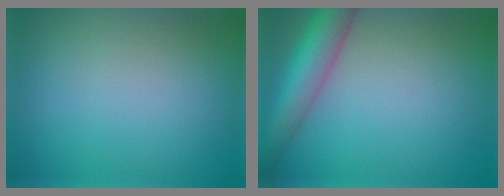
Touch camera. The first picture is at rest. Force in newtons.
{"total": 7.2, "press": 7.2, "slide": 0.3}